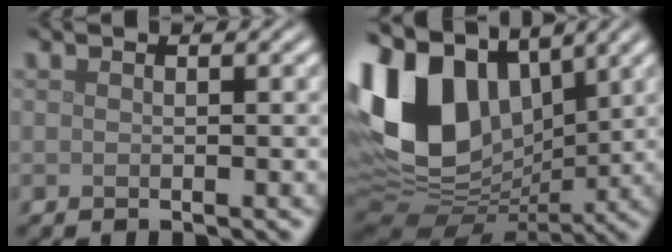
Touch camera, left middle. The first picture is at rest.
{"total": 15.1, "force": [4.1, 10.1, 10.4], "torque": [-0.234, 0.023, 0.064]}